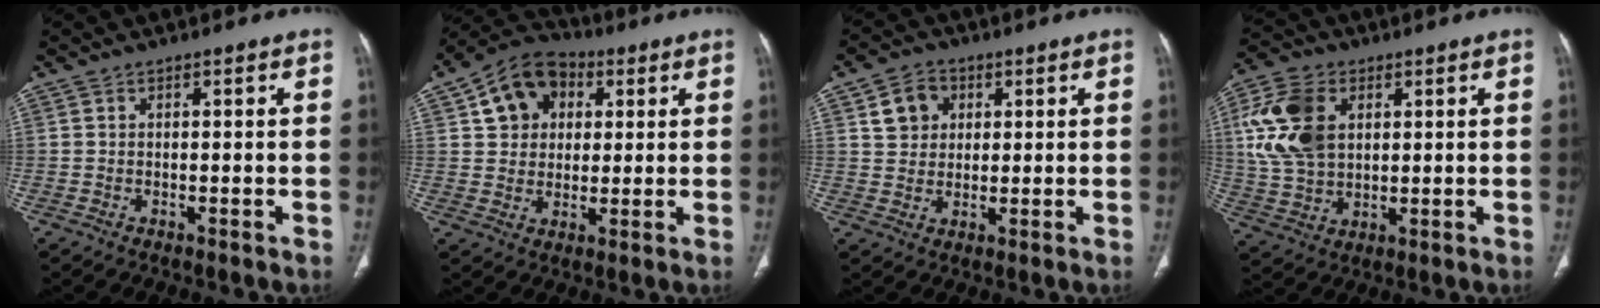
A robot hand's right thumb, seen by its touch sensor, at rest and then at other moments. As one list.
[{"total": 11.8, "force": [3.8, 9.3, 6.2], "torque": [-0.077, 0.003, 0.056]}, {"total": 6.3, "force": [2.3, 5.2, 2.5], "torque": [-0.018, -0.002, 0.040]}, {"total": 14.3, "force": [3.8, 9.8, 9.7], "torque": [-0.187, -0.001, 0.075]}]